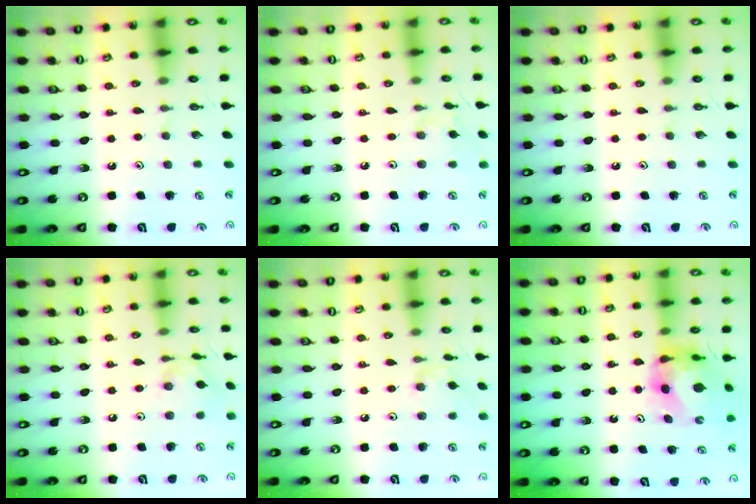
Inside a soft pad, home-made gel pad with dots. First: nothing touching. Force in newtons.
{"total": 4.0, "press": 3.9, "slide": 0.6}
{"total": 0.0}
{"total": 4.6, "press": 4.5, "slide": 0.2}
{"total": 2.4, "press": 2.3, "slide": 0.5}
{"total": 6.4, "press": 6.4, "slide": 0.6}